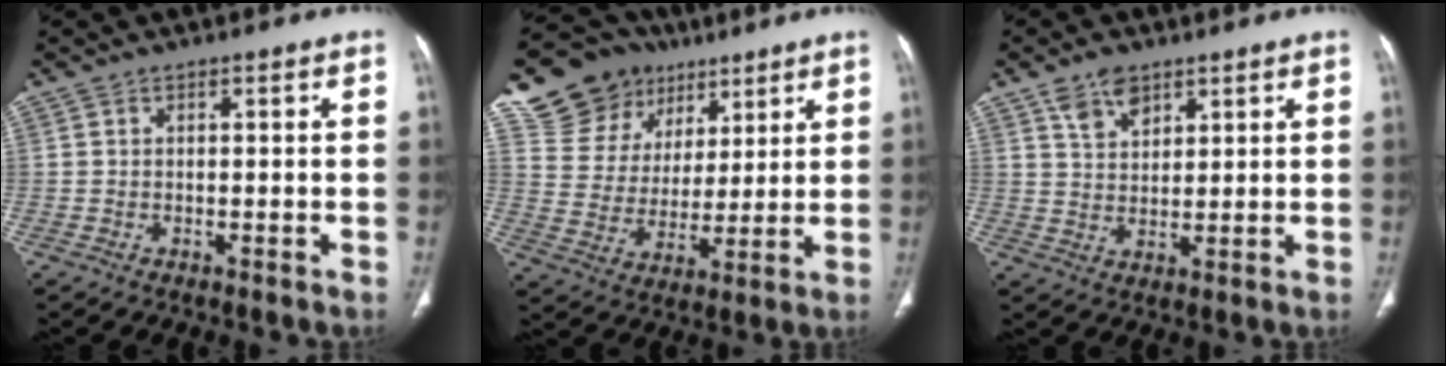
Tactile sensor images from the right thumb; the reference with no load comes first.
{"total": 16.1, "force": [9.4, 12.4, 4.0], "torque": [-0.032, -0.013, 0.174]}
{"total": 5.7, "force": [3.7, 3.3, 2.8], "torque": [-0.032, -0.022, 0.073]}